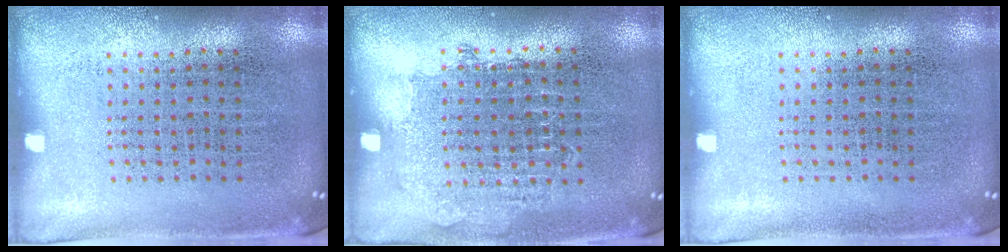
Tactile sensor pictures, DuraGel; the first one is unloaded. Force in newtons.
{"total": 0.8, "press": 0.8, "slide": 0.2}
{"total": 0.0}